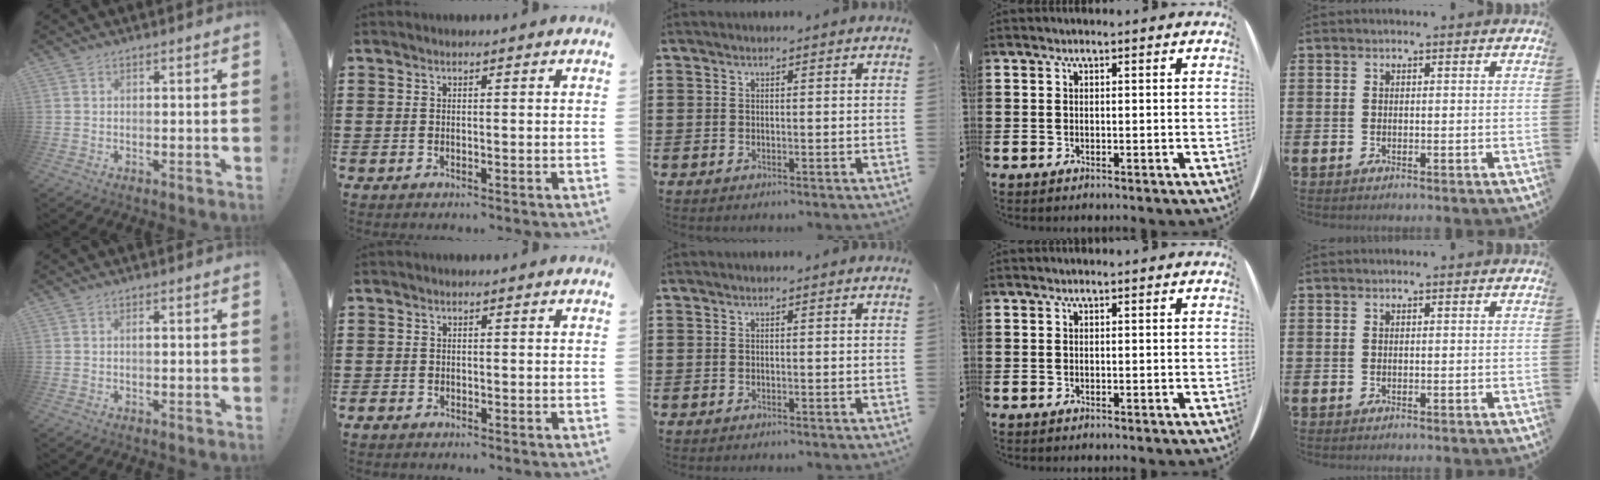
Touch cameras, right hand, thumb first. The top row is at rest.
{"thumb": {"total": 0.6, "force": [0.1, 0.1, 0.5], "torque": [-0.004, -0.001, 0.000]}, "index": {"total": 0.7, "force": [-0.5, 0.5, 0.2], "torque": [-0.005, -0.002, -0.011]}}